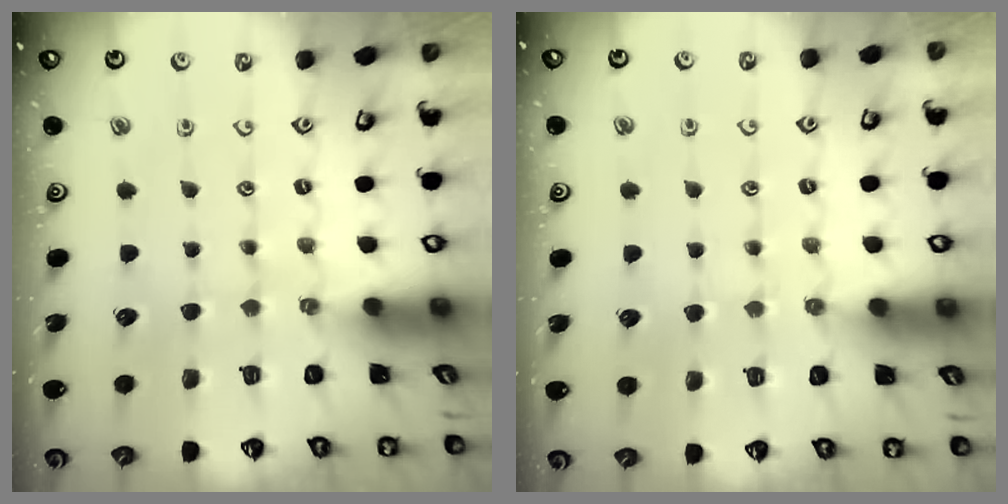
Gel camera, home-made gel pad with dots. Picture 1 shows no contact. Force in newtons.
{"total": 4.3, "press": 4.3, "slide": 0.5}